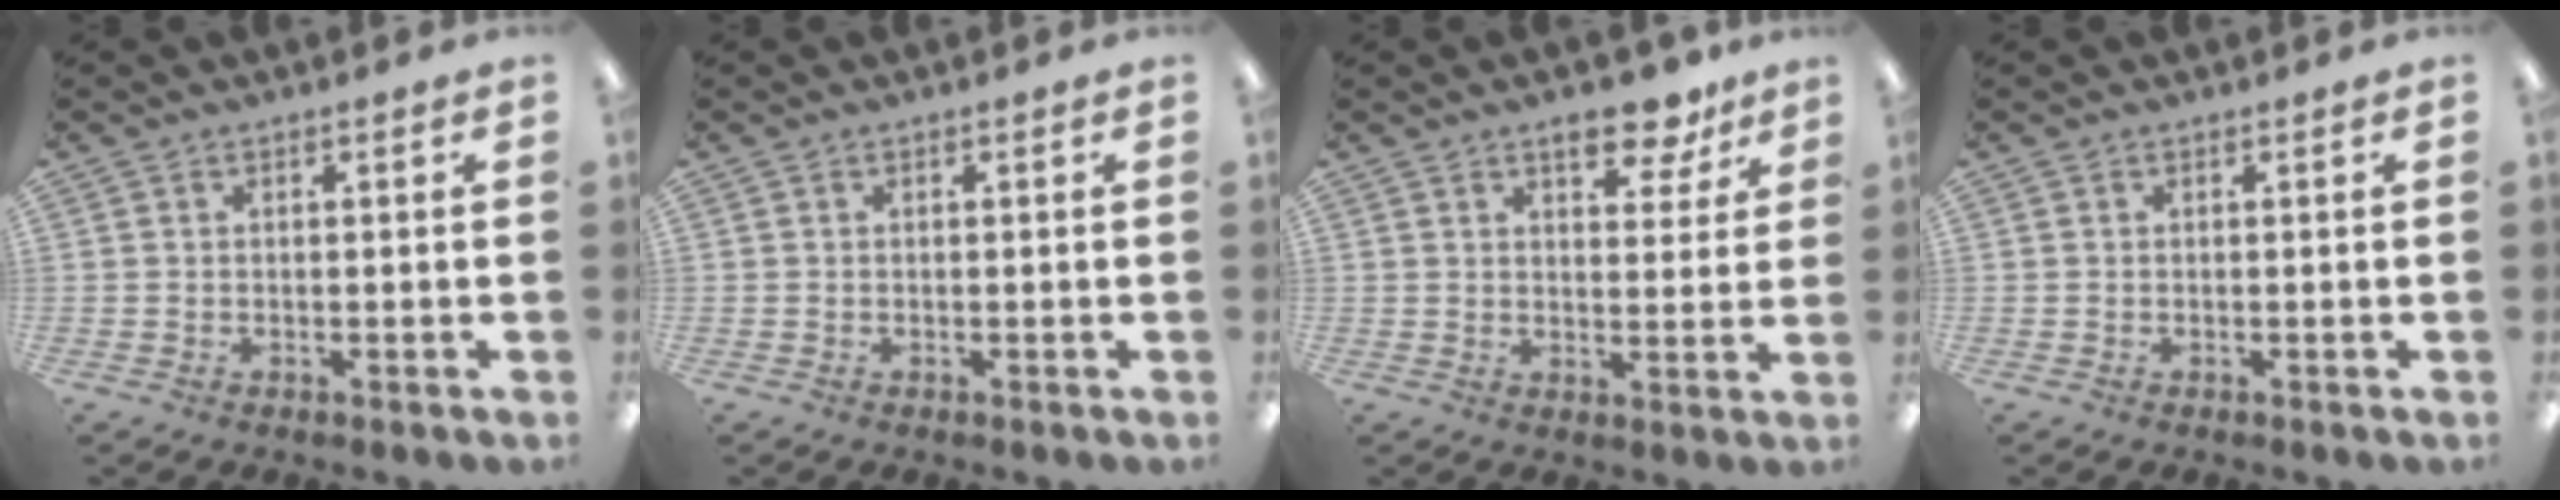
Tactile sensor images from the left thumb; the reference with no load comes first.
{"total": 0.0}
{"total": 11.6, "force": [7.9, 4.6, 7.1], "torque": [-0.094, -0.033, 0.131]}
{"total": 0.0}